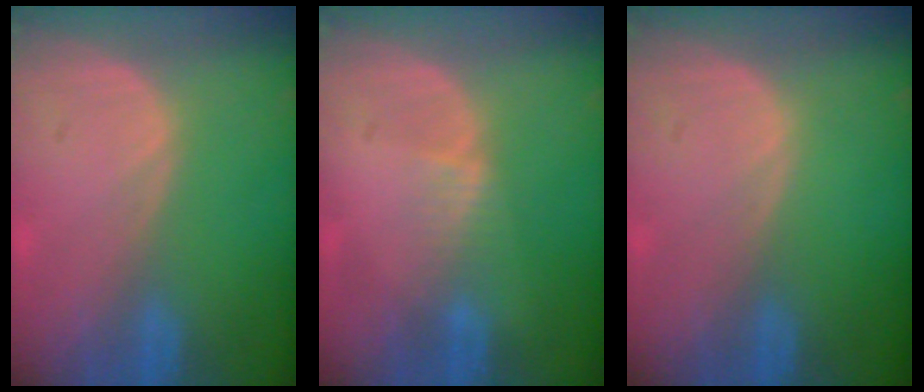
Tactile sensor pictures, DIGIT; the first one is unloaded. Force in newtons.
{"total": 1.6, "press": 1.6, "slide": 0.3}
{"total": 0.0}